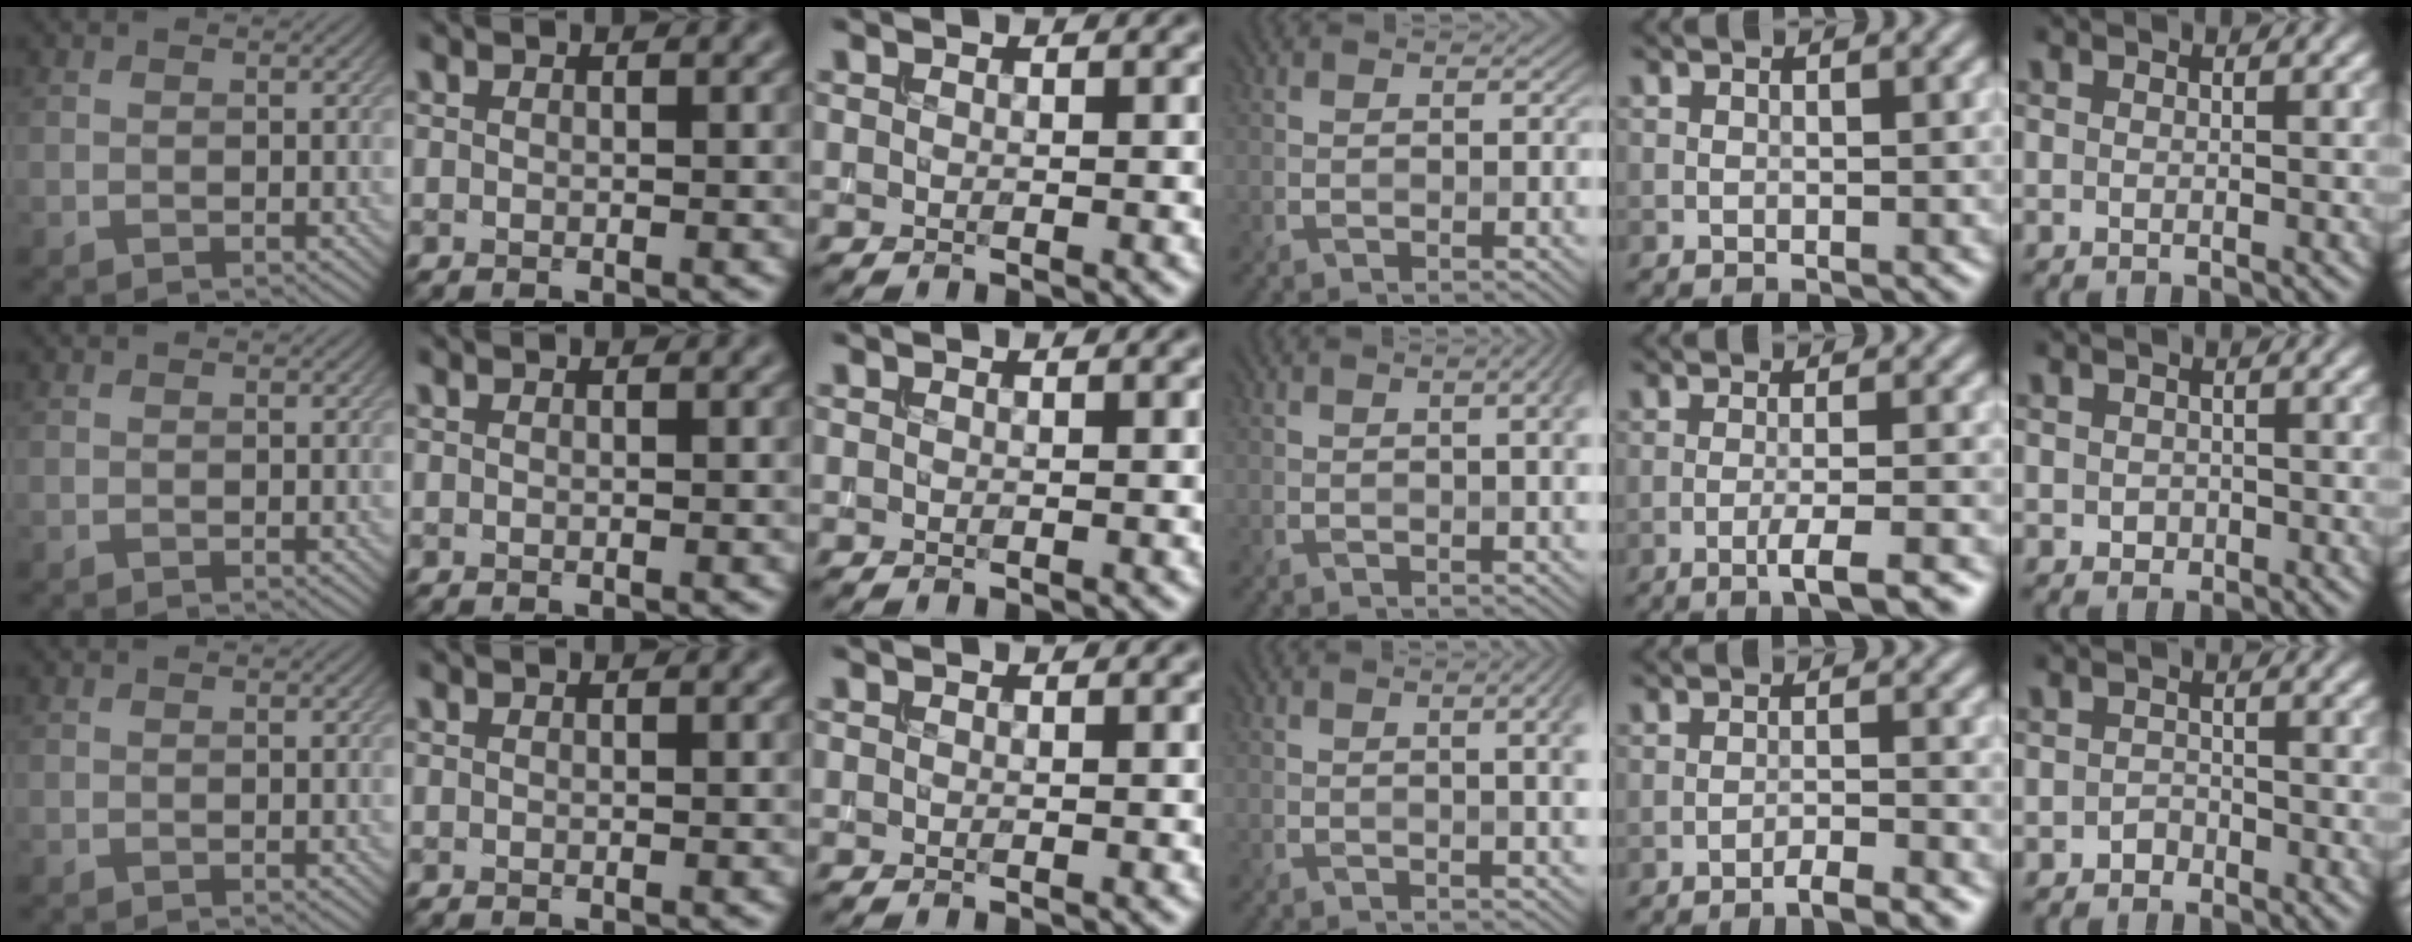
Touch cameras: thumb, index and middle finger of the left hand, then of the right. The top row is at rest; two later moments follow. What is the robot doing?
{"motion": "extract", "object": "bucket"}